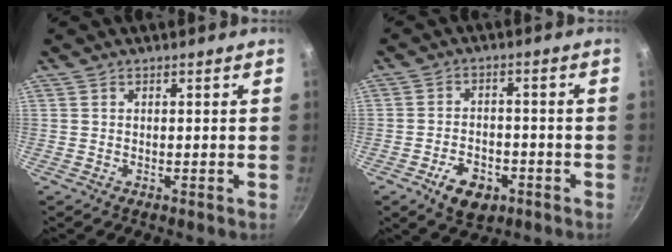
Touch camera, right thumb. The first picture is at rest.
{"total": 7.9, "force": [-3.9, 4.9, 4.8], "torque": [-0.059, 0.021, -0.056]}